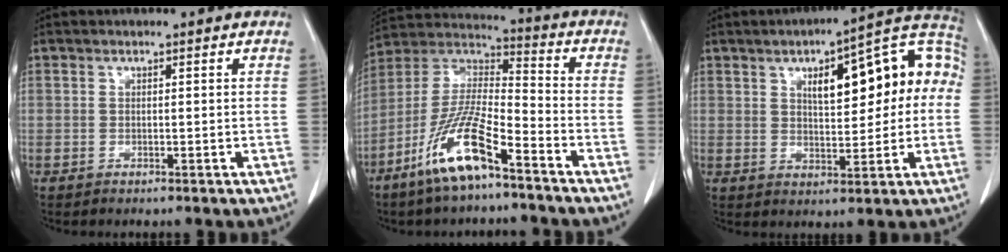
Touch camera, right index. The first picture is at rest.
{"total": 14.0, "force": [-8.4, 2.2, 10.9], "torque": [-0.227, -0.015, -0.161]}
{"total": 14.6, "force": [2.5, 3.6, 13.9], "torque": [-0.184, 0.046, 0.033]}